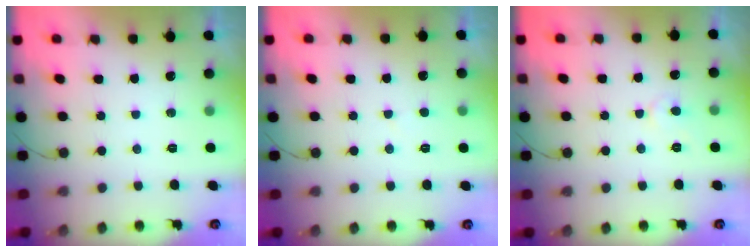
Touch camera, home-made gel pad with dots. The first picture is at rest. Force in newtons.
{"total": 2.0, "press": 2.0, "slide": 0.3}
{"total": 4.3, "press": 4.3, "slide": 0.4}